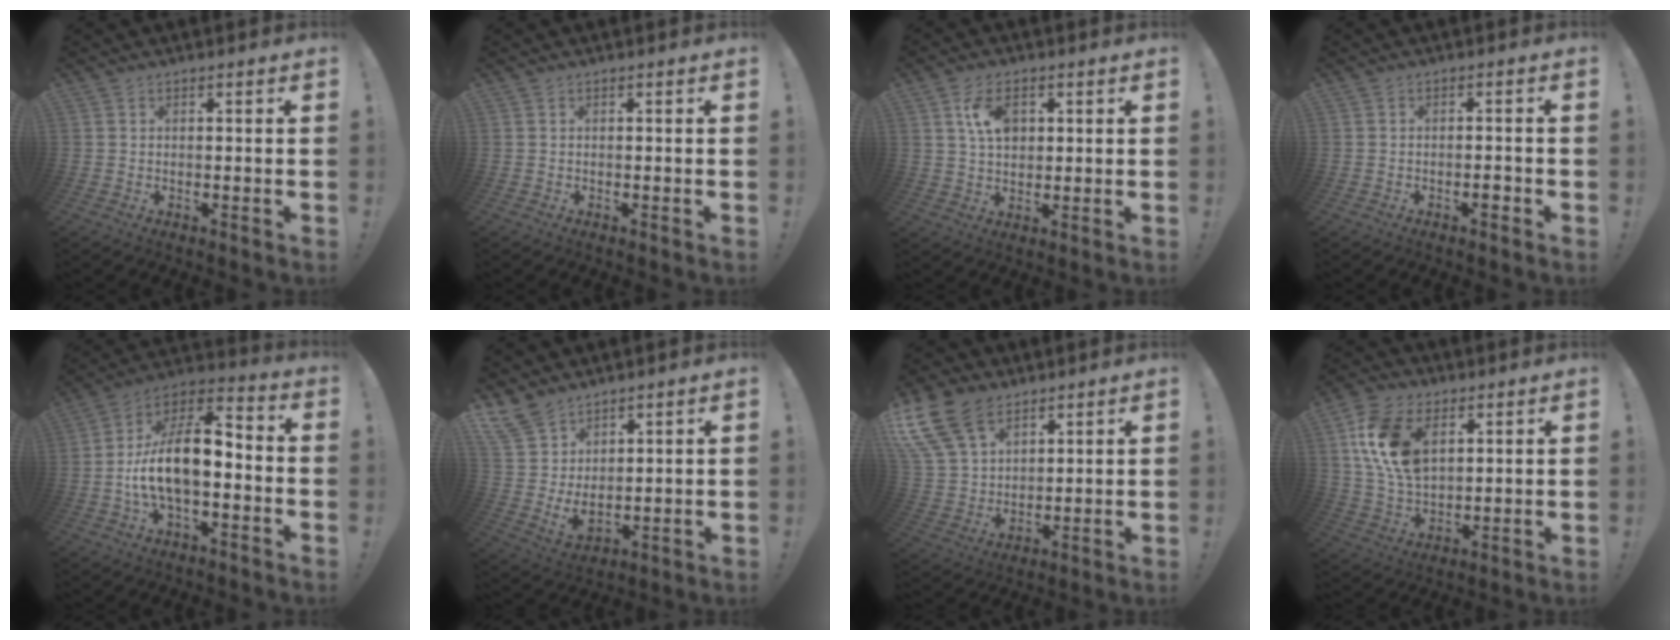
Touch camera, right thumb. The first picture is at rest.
{"total": 0.0}
{"total": 8.3, "force": [2.9, 5.3, 5.6], "torque": [-0.084, -0.001, 0.054]}
{"total": 1.8, "force": [-1.2, 0.5, 1.3], "torque": [-0.008, 0.003, -0.022]}
{"total": 15.6, "force": [-2.6, 7.4, 13.5], "torque": [-0.244, 0.012, -0.039]}
{"total": 9.1, "force": [6.6, 5.1, 3.6], "torque": [-0.085, -0.057, 0.133]}
{"total": 16.7, "force": [9.9, 10.2, 8.7], "torque": [-0.176, -0.056, 0.189]}
{"total": 16.5, "force": [6.2, 10.6, 11.0], "torque": [-0.204, -0.015, 0.119]}